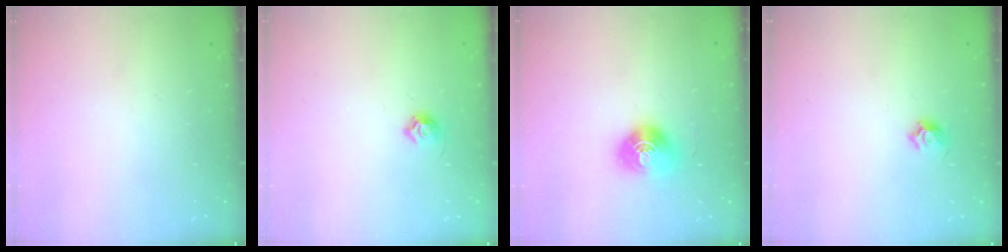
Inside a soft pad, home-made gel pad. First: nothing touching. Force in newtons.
{"total": 6.1, "press": 6.0, "slide": 1.1}
{"total": 9.9, "press": 9.9, "slide": 0.9}
{"total": 5.2, "press": 5.1, "slide": 1.0}